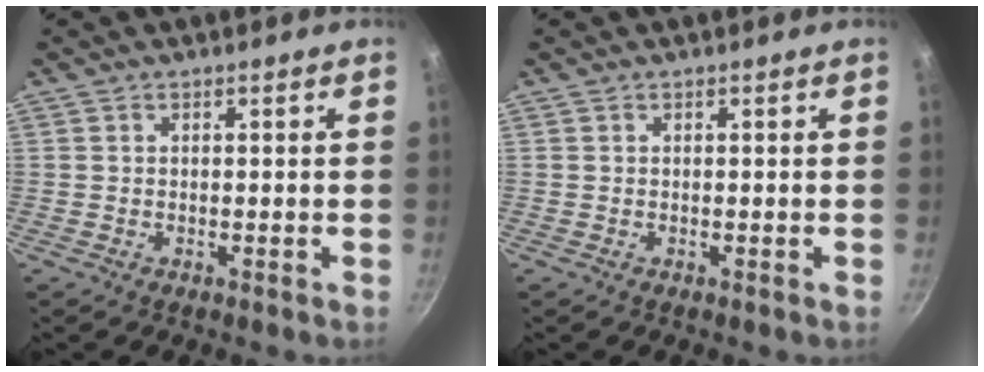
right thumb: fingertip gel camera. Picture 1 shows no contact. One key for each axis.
{"total": 0.0}